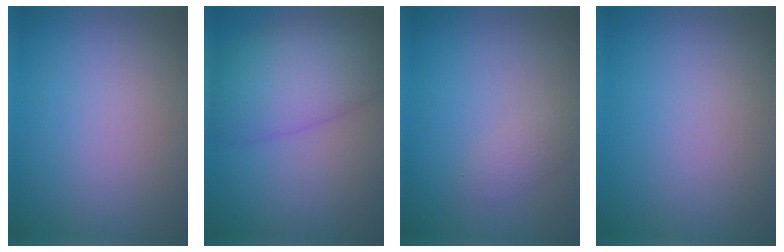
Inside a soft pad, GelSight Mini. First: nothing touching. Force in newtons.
{"total": 7.9, "press": 7.9, "slide": 0.2}
{"total": 1.2, "press": 1.2, "slide": 0.0}
{"total": 0.0}